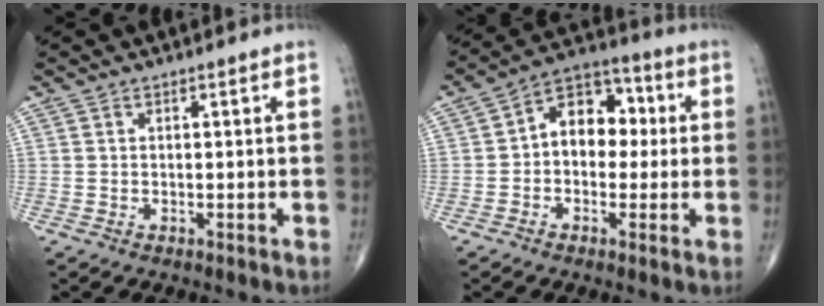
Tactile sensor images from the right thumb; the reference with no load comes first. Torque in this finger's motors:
{"motor_torque": [-0.39, 0.25, 0.77, 0.12, 0.05]}